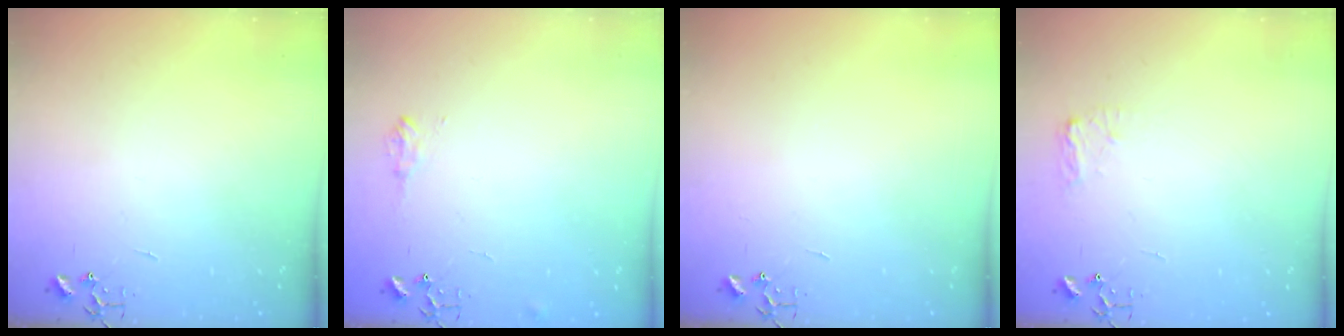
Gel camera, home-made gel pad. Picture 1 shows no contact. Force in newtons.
{"total": 7.2, "press": 7.1, "slide": 0.9}
{"total": 0.0}
{"total": 6.6, "press": 6.6, "slide": 0.2}